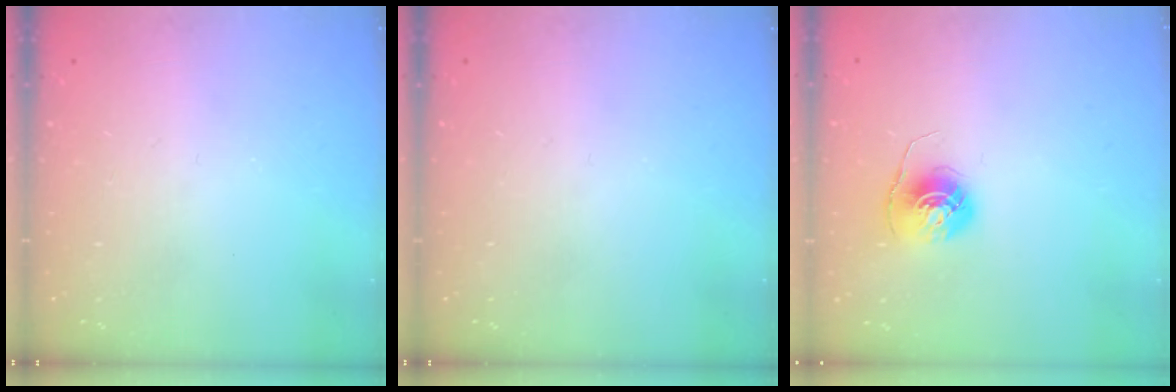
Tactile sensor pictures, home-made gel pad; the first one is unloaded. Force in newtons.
{"total": 0.0}
{"total": 6.0, "press": 6.0, "slide": 0.5}